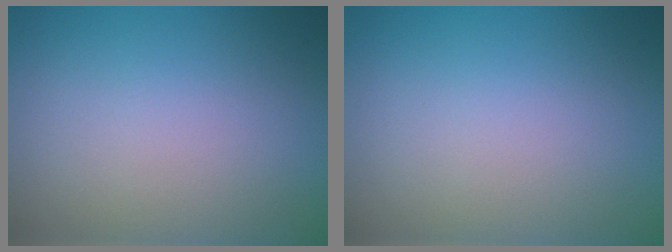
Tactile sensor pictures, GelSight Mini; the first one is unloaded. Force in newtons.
{"total": 0.0}